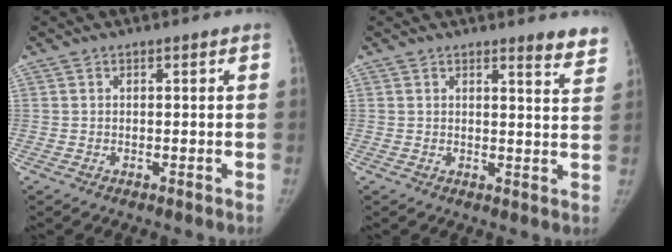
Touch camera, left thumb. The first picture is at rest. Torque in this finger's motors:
{"motor_torque": [0.31, -0.27, 0.58, -0.22, -0.02]}